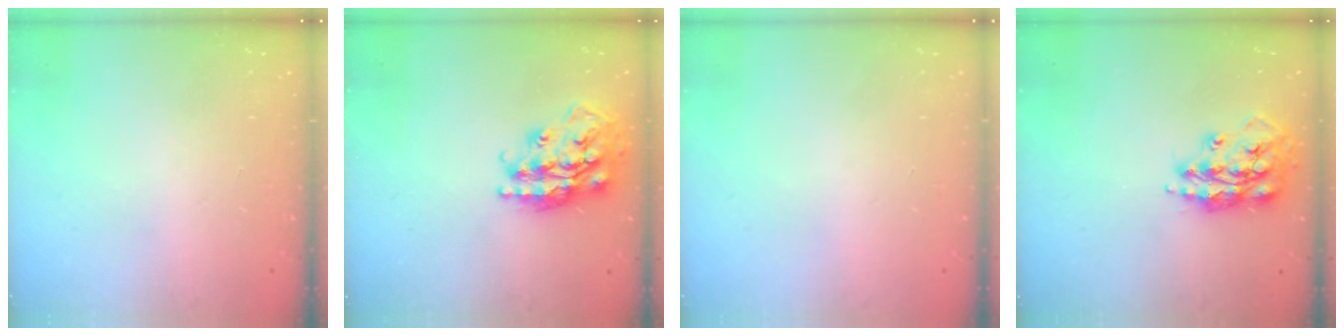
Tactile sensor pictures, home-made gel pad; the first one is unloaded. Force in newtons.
{"total": 19.6, "press": 19.5, "slide": 1.7}
{"total": 0.0}
{"total": 17.4, "press": 17.4, "slide": 1.4}